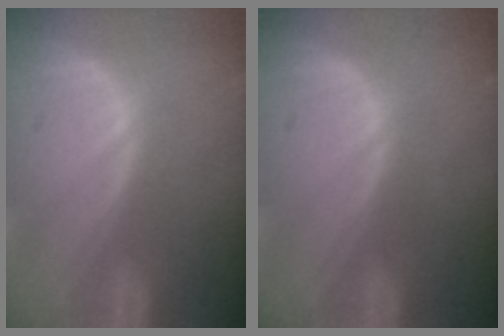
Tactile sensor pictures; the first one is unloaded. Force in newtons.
{"total": 0.0}